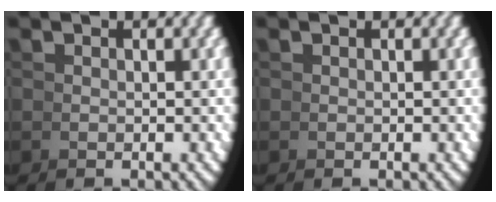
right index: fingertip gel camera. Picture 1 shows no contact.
{"total": 0.0}